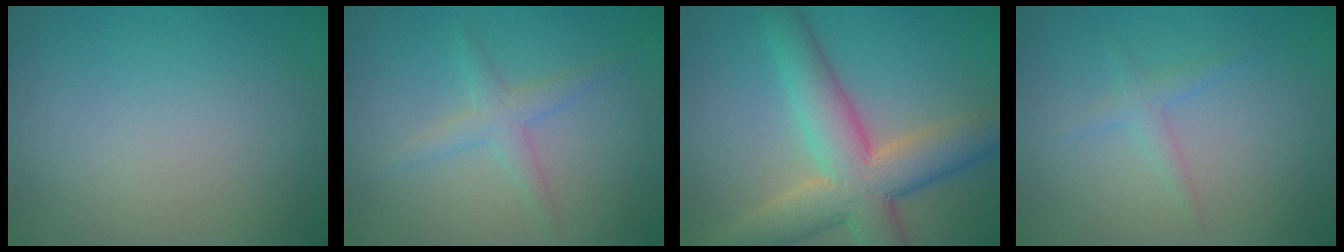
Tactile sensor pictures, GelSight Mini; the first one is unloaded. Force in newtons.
{"total": 2.2, "press": 2.2, "slide": 0.1}
{"total": 9.2, "press": 9.2, "slide": 0.6}
{"total": 1.4, "press": 1.4, "slide": 0.0}